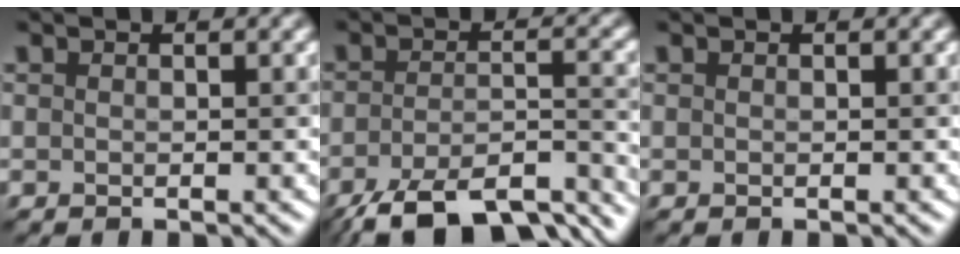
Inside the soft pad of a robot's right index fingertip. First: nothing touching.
{"total": 11.8, "force": [-9.4, 3.5, 6.2], "torque": [-0.110, -0.009, -0.140]}
{"total": 0.0}